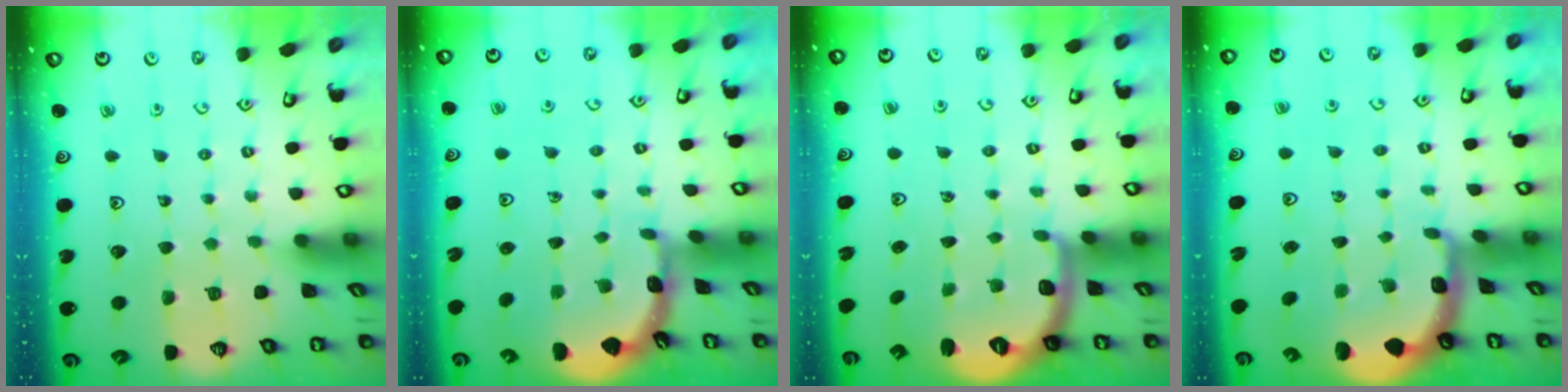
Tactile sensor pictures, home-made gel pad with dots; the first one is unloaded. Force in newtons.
{"total": 1.8, "press": 1.8, "slide": 0.1}
{"total": 2.5, "press": 2.0, "slide": 1.6}
{"total": 2.3, "press": 2.2, "slide": 0.7}